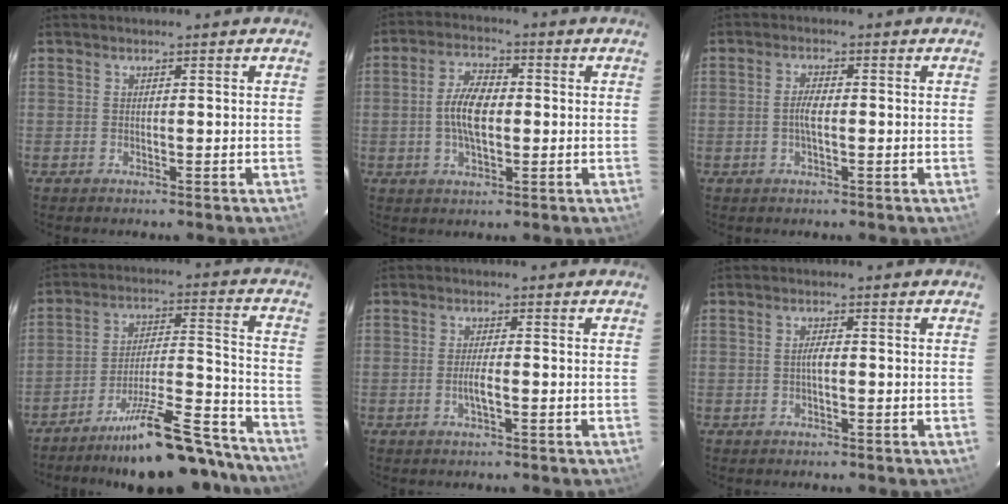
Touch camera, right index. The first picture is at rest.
{"total": 7.6, "force": [-0.4, 3.7, 6.7], "torque": [-0.129, 0.009, -0.007]}
{"total": 2.9, "force": [-0.4, 1.0, 2.7], "torque": [-0.054, 0.002, -0.007]}
{"total": 21.6, "force": [-18.5, 4.3, 10.3], "torque": [-0.155, 0.009, -0.264]}
{"total": 2.3, "force": [-0.8, 0.2, 2.1], "torque": [-0.042, -0.004, -0.015]}
{"total": 1.5, "force": [-0.2, 0.3, 1.4], "torque": [-0.029, 0.003, -0.007]}